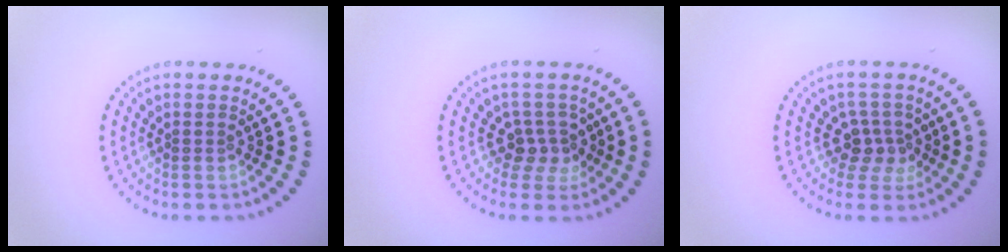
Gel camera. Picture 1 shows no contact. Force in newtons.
{"total": 2.5, "press": 2.0, "slide": 1.6}
{"total": 2.4, "press": 1.9, "slide": 1.5}